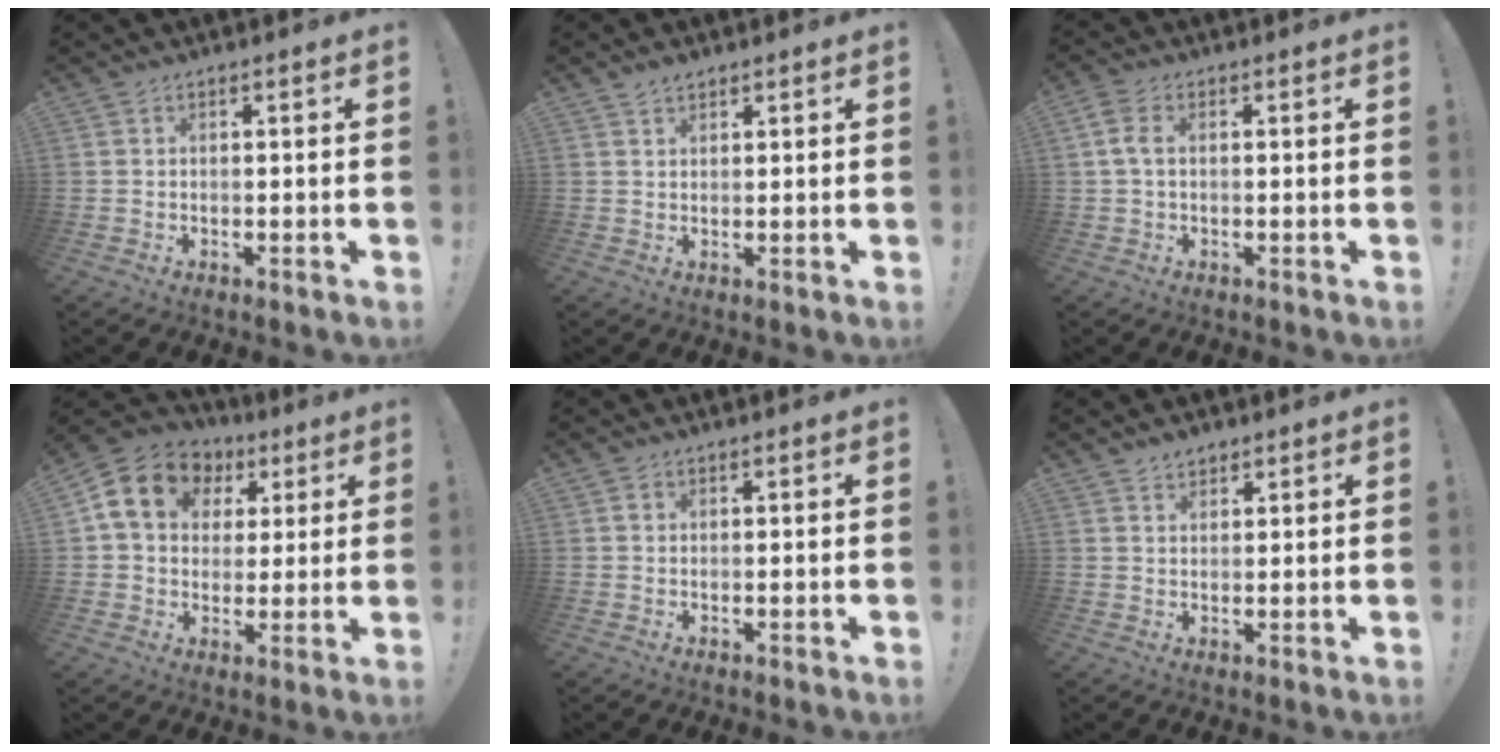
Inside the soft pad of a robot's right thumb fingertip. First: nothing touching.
{"total": 2.0, "force": [1.6, 1.0, 0.4], "torque": [0.004, -0.012, 0.029]}
{"total": 4.4, "force": [0.7, 2.6, 3.4], "torque": [-0.072, 0.010, 0.012]}
{"total": 14.2, "force": [5.5, 11.1, 7.1], "torque": [-0.108, -0.014, 0.107]}
{"total": 0.8, "force": [0.1, 0.7, 0.3], "torque": [-0.004, 0.004, 0.002]}
{"total": 2.7, "force": [2.3, 1.5, 0.3], "torque": [0.001, -0.014, 0.041]}